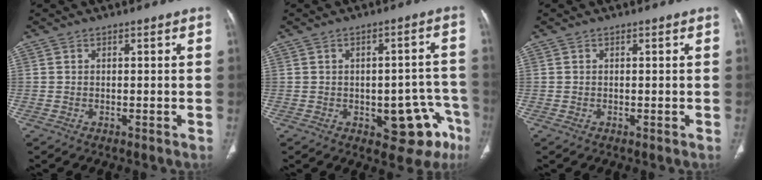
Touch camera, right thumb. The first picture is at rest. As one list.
[{"total": 11.6, "force": [-5.0, 6.1, 8.6], "torque": [-0.060, 0.040, -0.054]}, {"total": 0.0}]